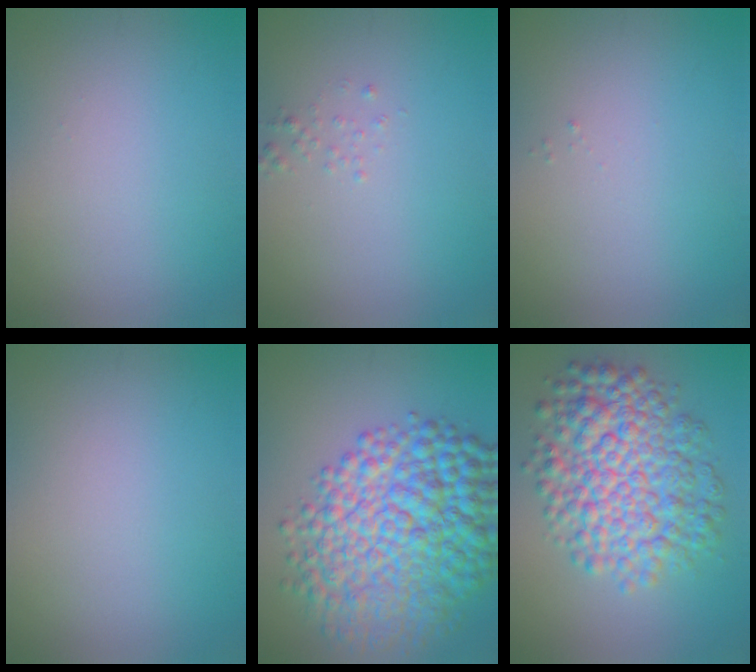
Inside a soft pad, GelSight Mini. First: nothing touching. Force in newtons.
{"total": 0.7, "press": 0.6, "slide": 0.1}
{"total": 0.0}
{"total": 0.0}
{"total": 11.3, "press": 11.3, "slide": 0.2}
{"total": 8.8, "press": 8.8, "slide": 0.1}